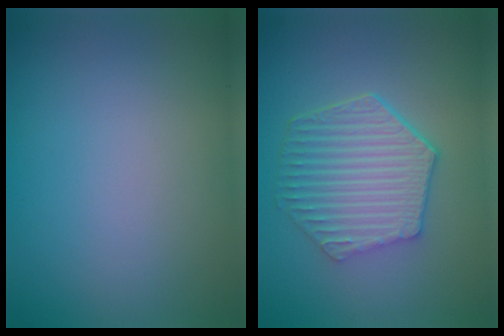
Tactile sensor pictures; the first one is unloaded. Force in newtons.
{"total": 6.2, "press": 4.6, "slide": 4.1}